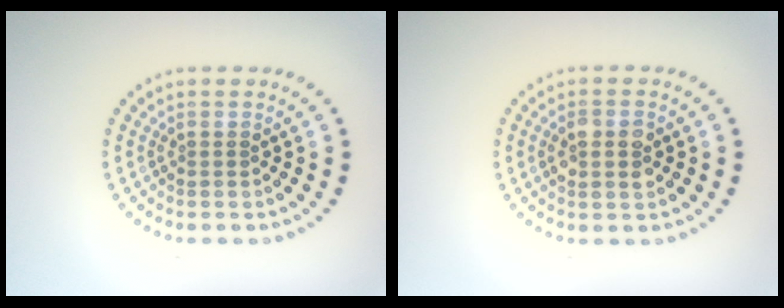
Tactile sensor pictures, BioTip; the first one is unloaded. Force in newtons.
{"total": 2.3, "press": 2.2, "slide": 0.2}